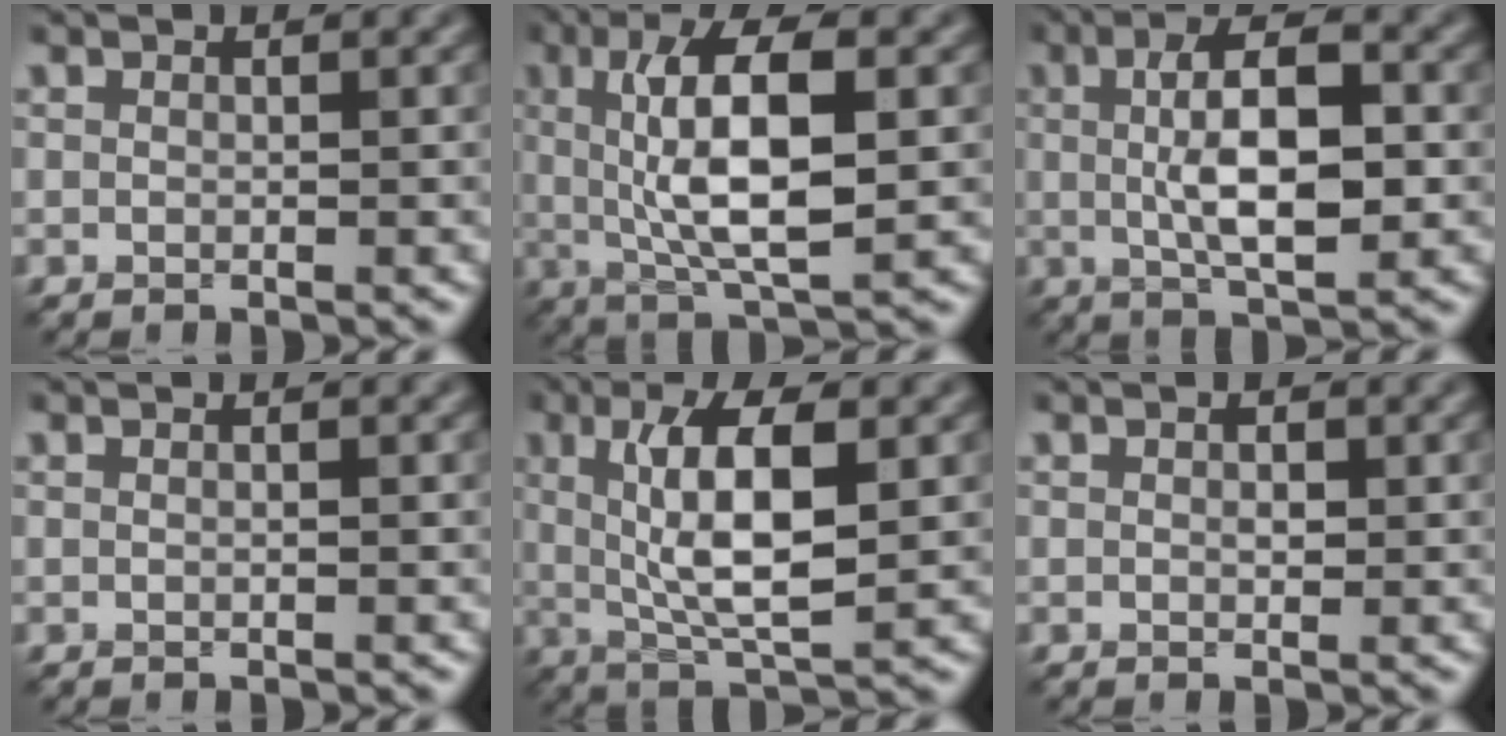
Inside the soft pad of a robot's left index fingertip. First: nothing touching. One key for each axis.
{"total": 9.0, "fx": 0.9, "fy": 2.9, "fz": 8.5, "tx": -0.146, "ty": 0.005, "tz": 0.016}
{"total": 7.4, "fx": 0.5, "fy": 2.5, "fz": 6.9, "tx": -0.116, "ty": 0.007, "tz": 0.003}
{"total": 0.5, "fx": 0.1, "fy": 0.1, "fz": 0.5, "tx": -0.008, "ty": -0.004, "tz": -0.001}
{"total": 8.1, "fx": 1.2, "fy": 2.6, "fz": 7.6, "tx": -0.134, "ty": -0.001, "tz": 0.021}
{"total": 0.9, "fx": 0.1, "fy": 0.5, "fz": 0.7, "tx": -0.010, "ty": 0.000, "tz": 0.001}